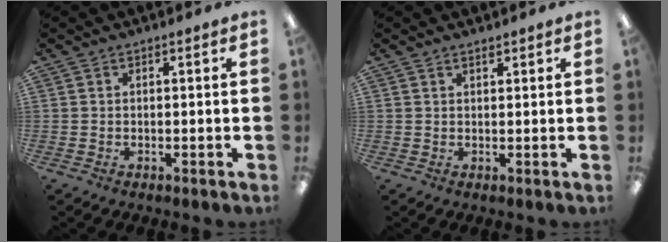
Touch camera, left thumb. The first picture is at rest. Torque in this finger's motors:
{"motor_torque": [-0.10, 0.08, -0.18, -0.02, -0.02]}